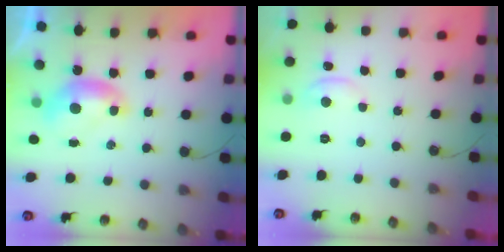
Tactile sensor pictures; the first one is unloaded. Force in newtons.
{"total": 0.0}